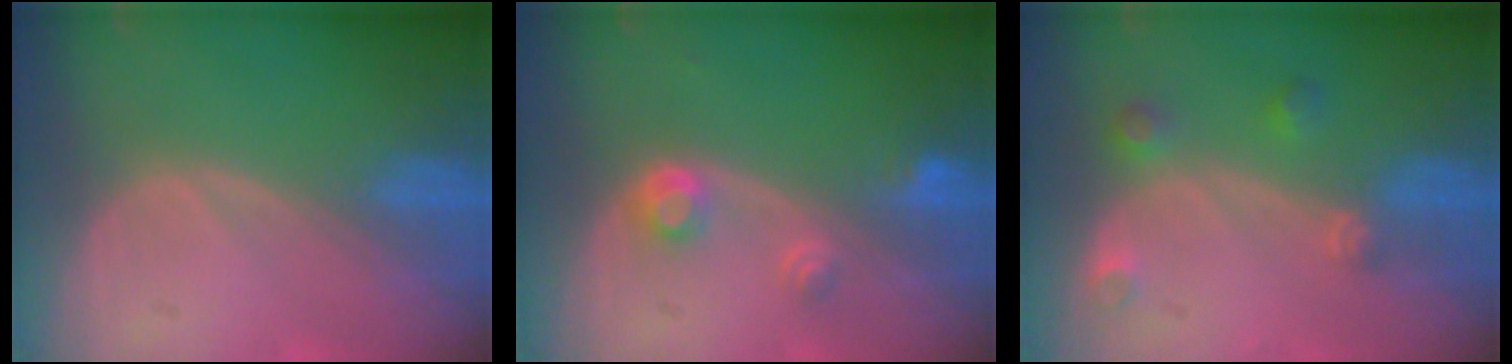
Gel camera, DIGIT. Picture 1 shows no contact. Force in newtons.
{"total": 3.0, "press": 2.8, "slide": 1.0}
{"total": 3.2, "press": 2.9, "slide": 1.3}